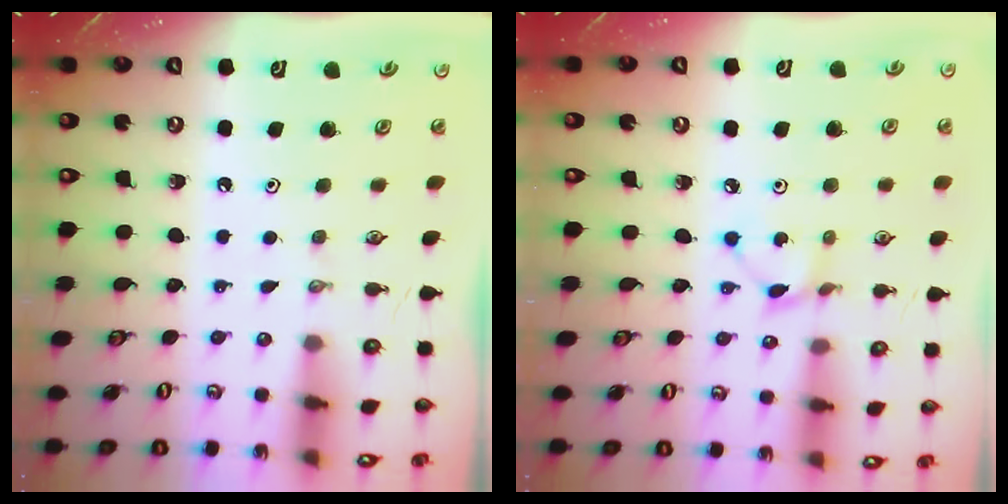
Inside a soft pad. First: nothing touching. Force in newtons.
{"total": 2.7, "press": 2.6, "slide": 0.3}